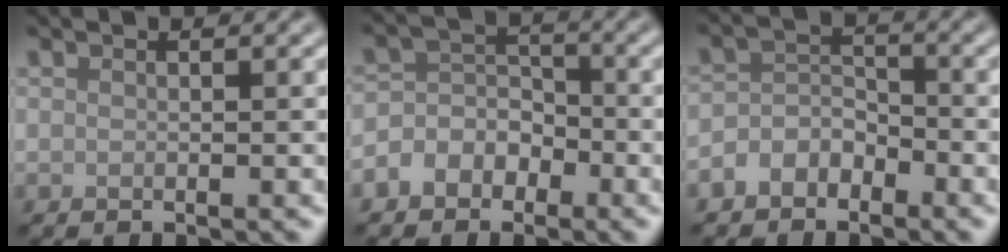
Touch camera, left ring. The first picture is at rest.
{"total": 3.7, "force": [-2.0, 3.0, 1.0], "torque": [0.006, 0.013, -0.055]}
{"total": 2.5, "force": [-1.7, 1.7, 0.8], "torque": [-0.013, 0.010, -0.035]}